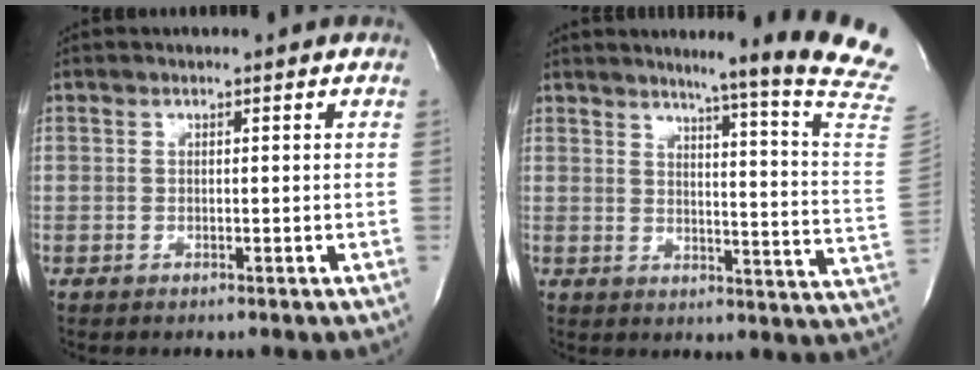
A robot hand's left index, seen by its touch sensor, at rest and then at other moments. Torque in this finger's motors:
{"motor_torque": [-0.22, -0.32, 0.28, 0.04]}